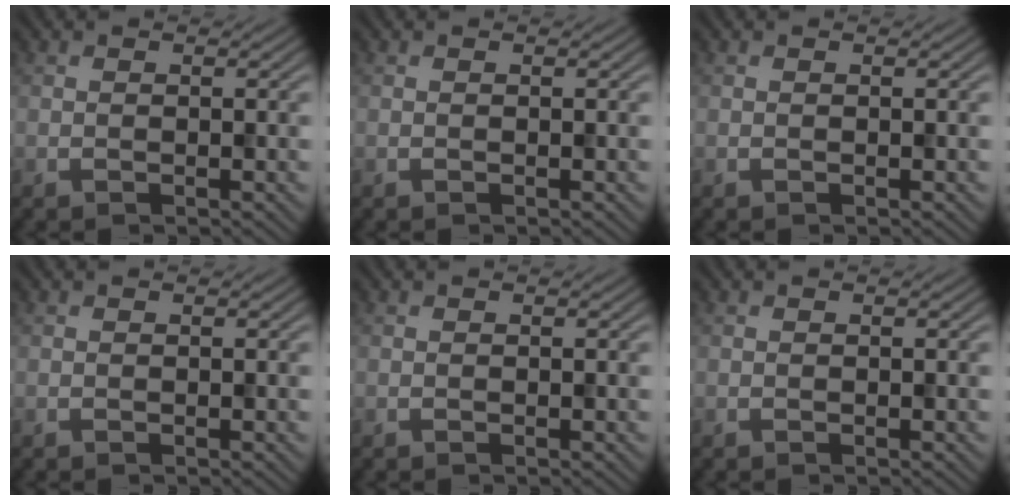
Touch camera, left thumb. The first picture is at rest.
{"total": 0.0}
{"total": 0.0}
{"total": 0.0}
{"total": 0.0}
{"total": 0.0}